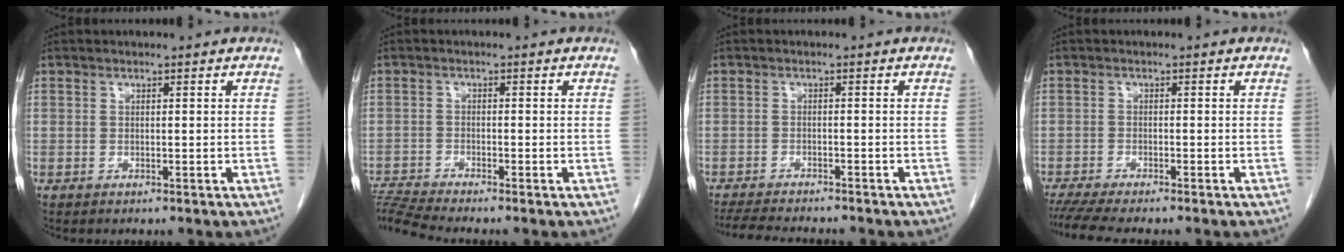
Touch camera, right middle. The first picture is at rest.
{"total": 4.9, "force": [-4.5, -1.7, 0.8], "torque": [-0.027, -0.009, -0.089]}
{"total": 9.0, "force": [-8.1, 0.9, 3.7], "torque": [-0.055, -0.015, -0.121]}
{"total": 6.5, "force": [-5.6, 0.0, 3.3], "torque": [-0.047, -0.015, -0.090]}